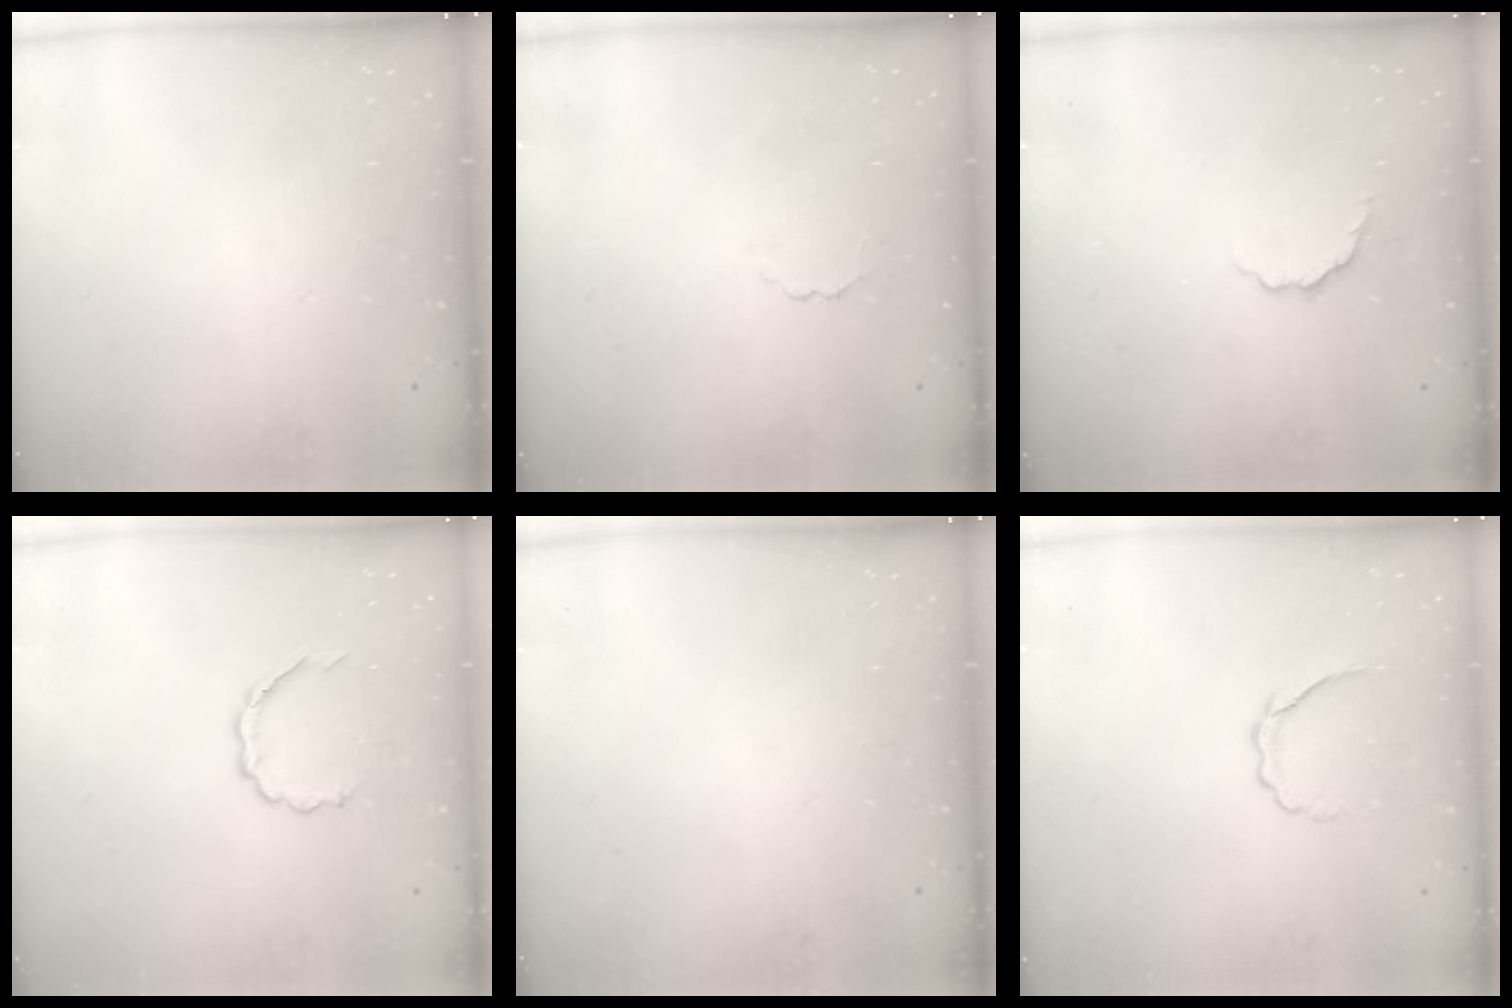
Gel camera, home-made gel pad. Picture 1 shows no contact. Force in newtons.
{"total": 1.7, "press": 1.7, "slide": 0.5}
{"total": 3.2, "press": 3.1, "slide": 0.8}
{"total": 3.9, "press": 3.6, "slide": 1.3}
{"total": 0.0}
{"total": 5.0, "press": 4.9, "slide": 1.1}